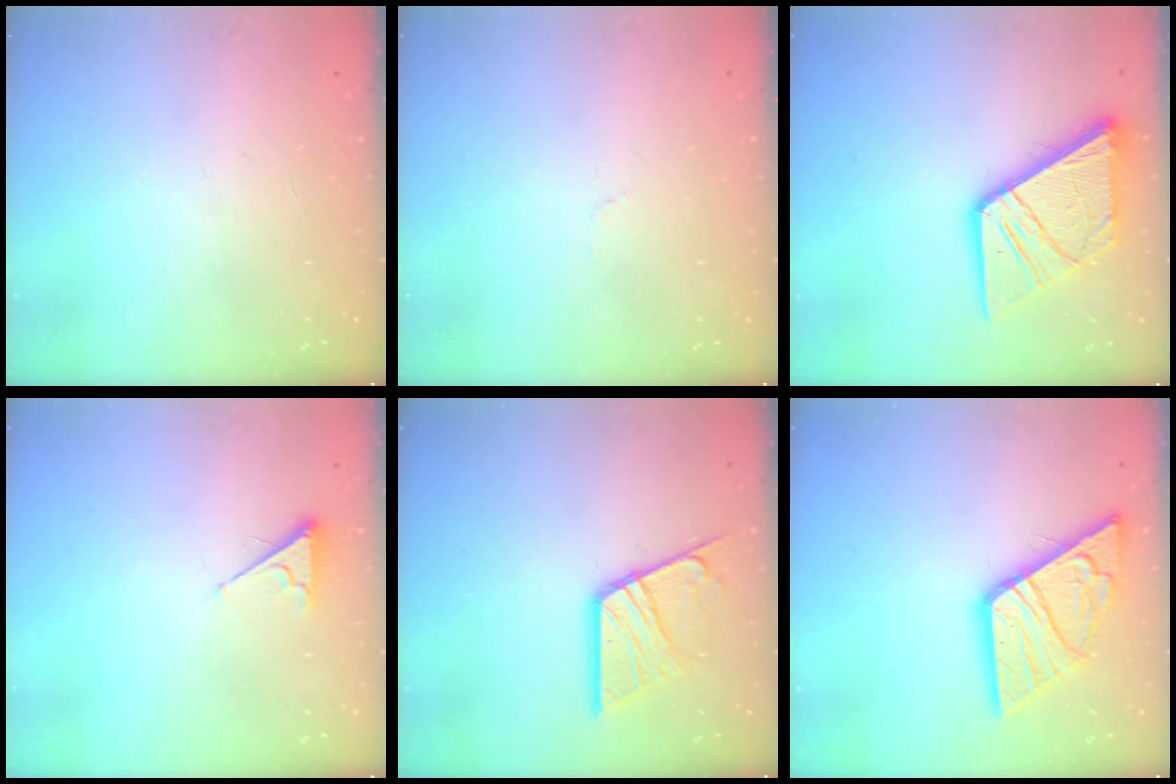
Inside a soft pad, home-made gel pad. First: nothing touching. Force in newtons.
{"total": 2.5, "press": 2.4, "slide": 0.3}
{"total": 17.1, "press": 17.0, "slide": 2.0}
{"total": 3.0, "press": 2.9, "slide": 0.4}
{"total": 14.7, "press": 14.6, "slide": 1.6}
{"total": 15.3, "press": 15.2, "slide": 1.3}